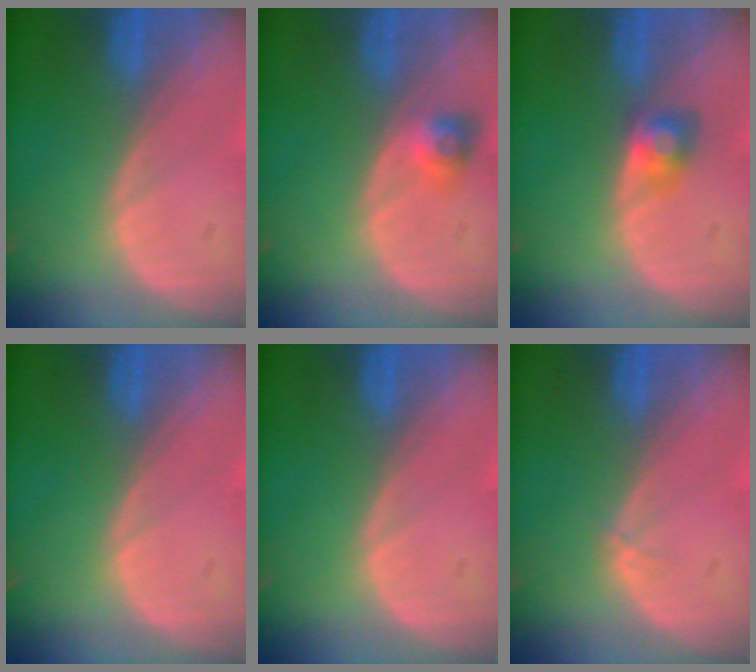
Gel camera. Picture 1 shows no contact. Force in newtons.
{"total": 2.9, "press": 2.7, "slide": 1.2}
{"total": 2.7, "press": 2.7, "slide": 0.0}
{"total": 0.0}
{"total": 0.0}
{"total": 0.6, "press": 0.4, "slide": 0.3}